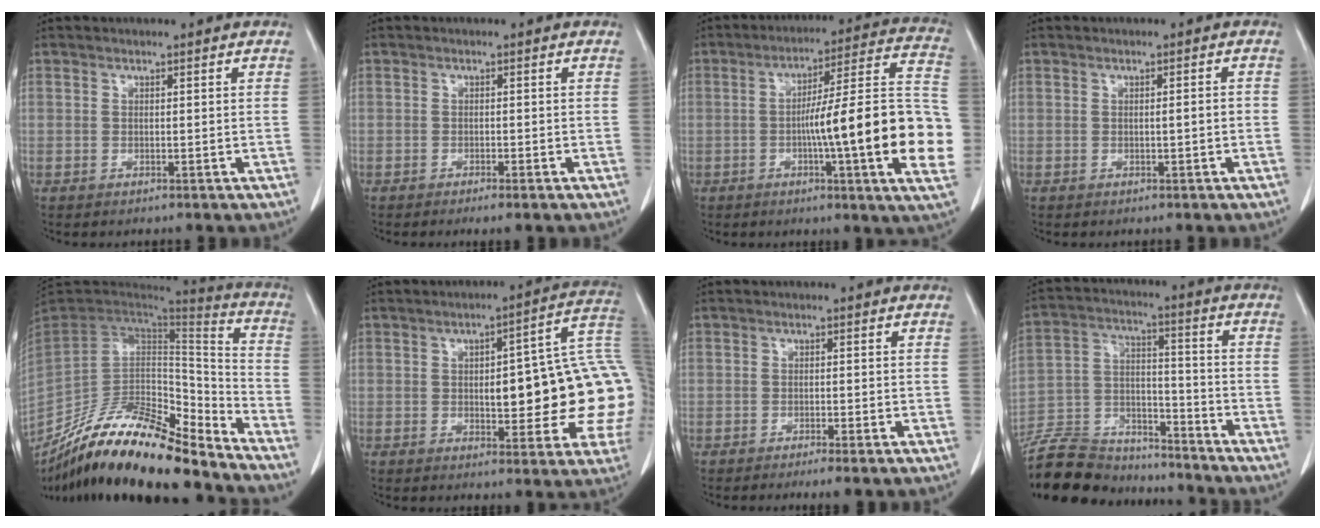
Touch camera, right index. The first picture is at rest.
{"total": 1.6, "force": [-1.1, 0.1, 1.1], "torque": [-0.020, -0.004, -0.015]}
{"total": 22.2, "force": [-3.7, 0.5, 21.9], "torque": [-0.234, 0.020, -0.055]}
{"total": 1.1, "force": [-0.3, 0.0, 1.0], "torque": [-0.015, 0.000, -0.002]}
{"total": 24.9, "force": [-20.2, 5.1, 13.7], "torque": [-0.234, -0.010, -0.351]}
{"total": 18.5, "force": [-0.3, 4.7, 17.9], "torque": [-0.183, 0.033, 0.005]}
{"total": 2.6, "force": [-1.7, 0.2, 1.9], "torque": [-0.028, -0.005, -0.024]}
{"total": 17.0, "force": [-15.9, 4.5, 4.0], "torque": [-0.080, 0.021, -0.268]}